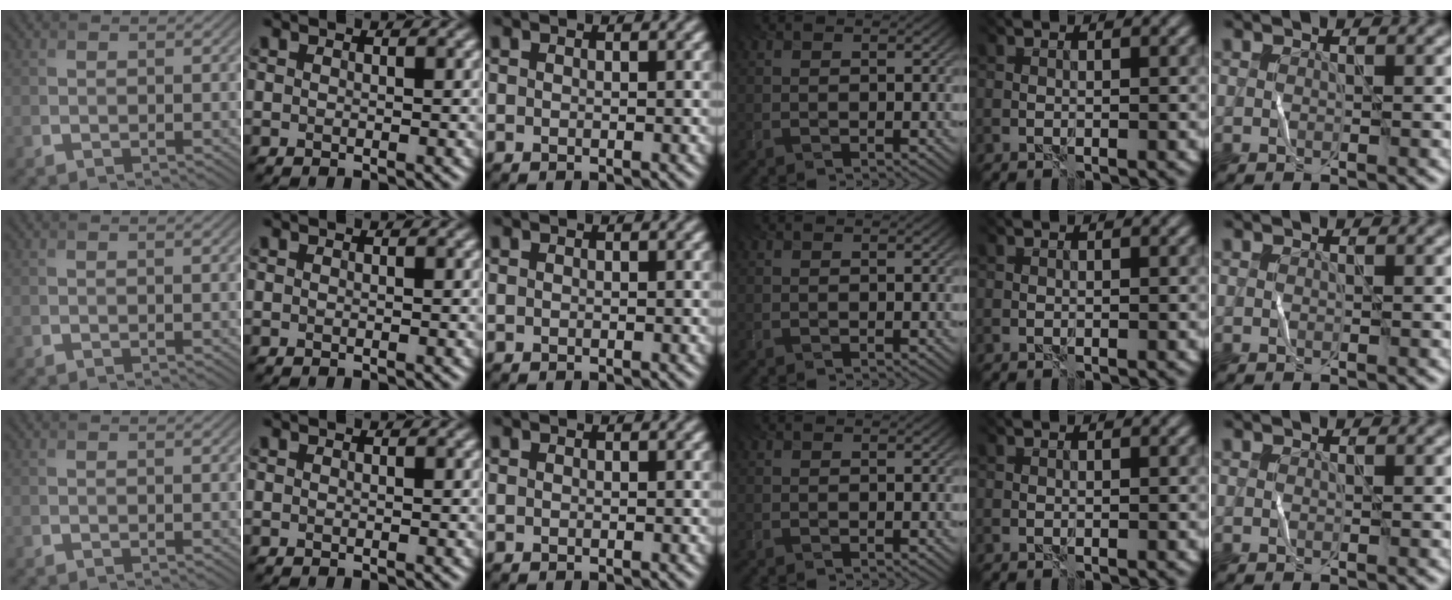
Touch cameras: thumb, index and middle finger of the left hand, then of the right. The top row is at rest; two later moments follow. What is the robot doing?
{"motion": "fold", "object": "bandana"}